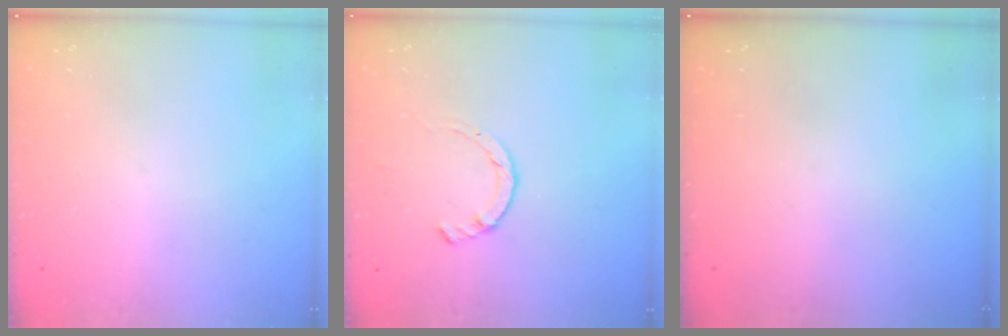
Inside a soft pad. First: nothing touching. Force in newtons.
{"total": 2.8, "press": 2.8, "slide": 0.4}
{"total": 0.0}